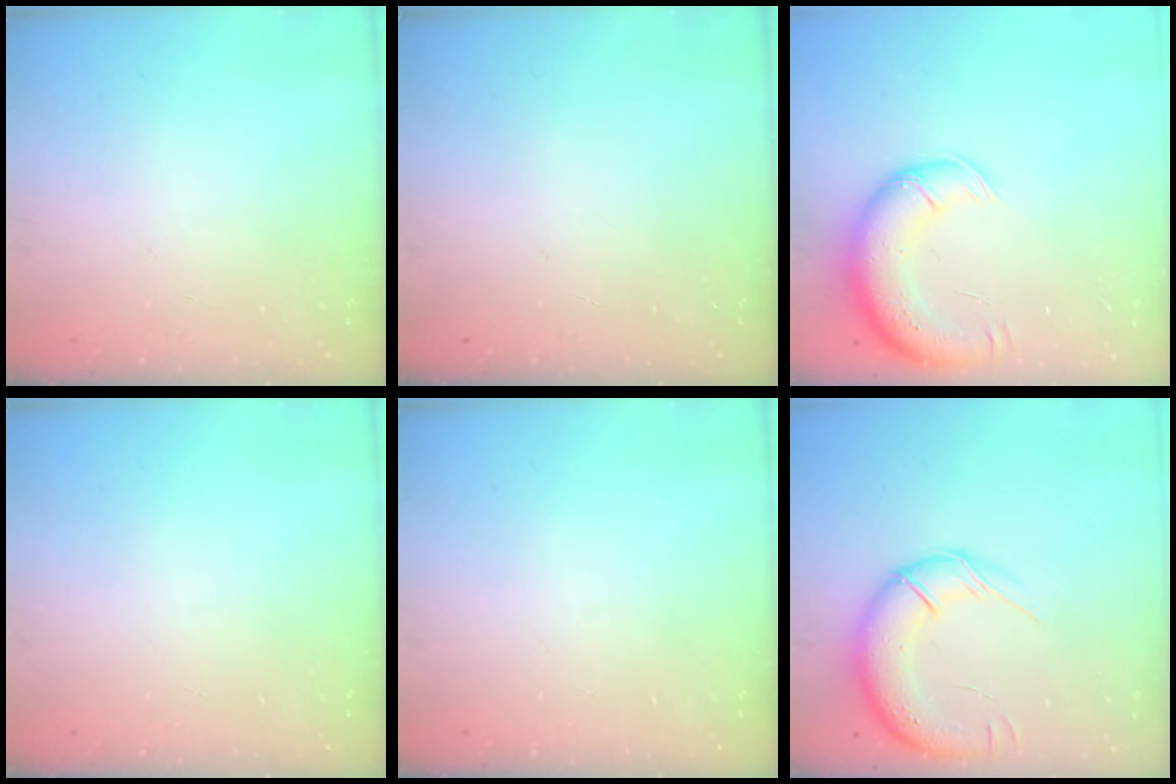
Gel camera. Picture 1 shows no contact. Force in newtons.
{"total": 0.0}
{"total": 13.2, "press": 12.8, "slide": 3.3}
{"total": 0.0}
{"total": 0.0}
{"total": 15.8, "press": 15.3, "slide": 4.0}